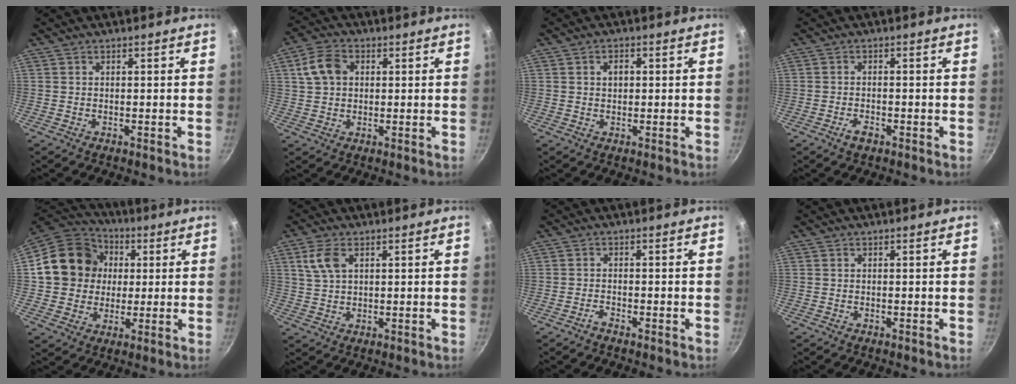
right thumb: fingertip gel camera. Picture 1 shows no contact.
{"total": 7.2, "force": [1.7, 5.4, 4.5], "torque": [-0.074, 0.011, 0.024]}
{"total": 2.3, "force": [0.5, 1.6, 1.5], "torque": [-0.015, 0.005, 0.008]}
{"total": 2.4, "force": [-1.4, 1.1, 1.7], "torque": [-0.030, 0.011, -0.026]}
{"total": 16.3, "force": [2.5, 14.4, 7.2], "torque": [-0.103, 0.025, 0.035]}
{"total": 5.3, "force": [2.1, 3.0, 3.9], "torque": [-0.078, -0.001, 0.042]}
{"total": 1.1, "force": [-1.0, 0.1, 0.5], "torque": [-0.013, 0.007, -0.023]}
{"total": 0.0}